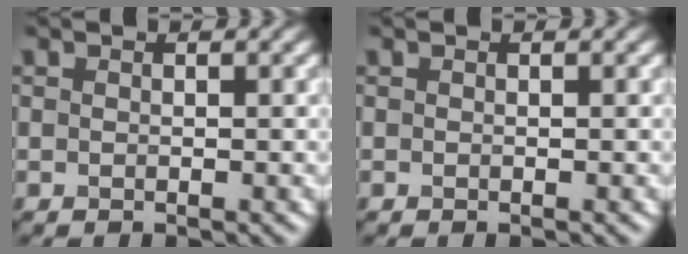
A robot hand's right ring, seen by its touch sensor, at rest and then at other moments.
{"total": 0.0}